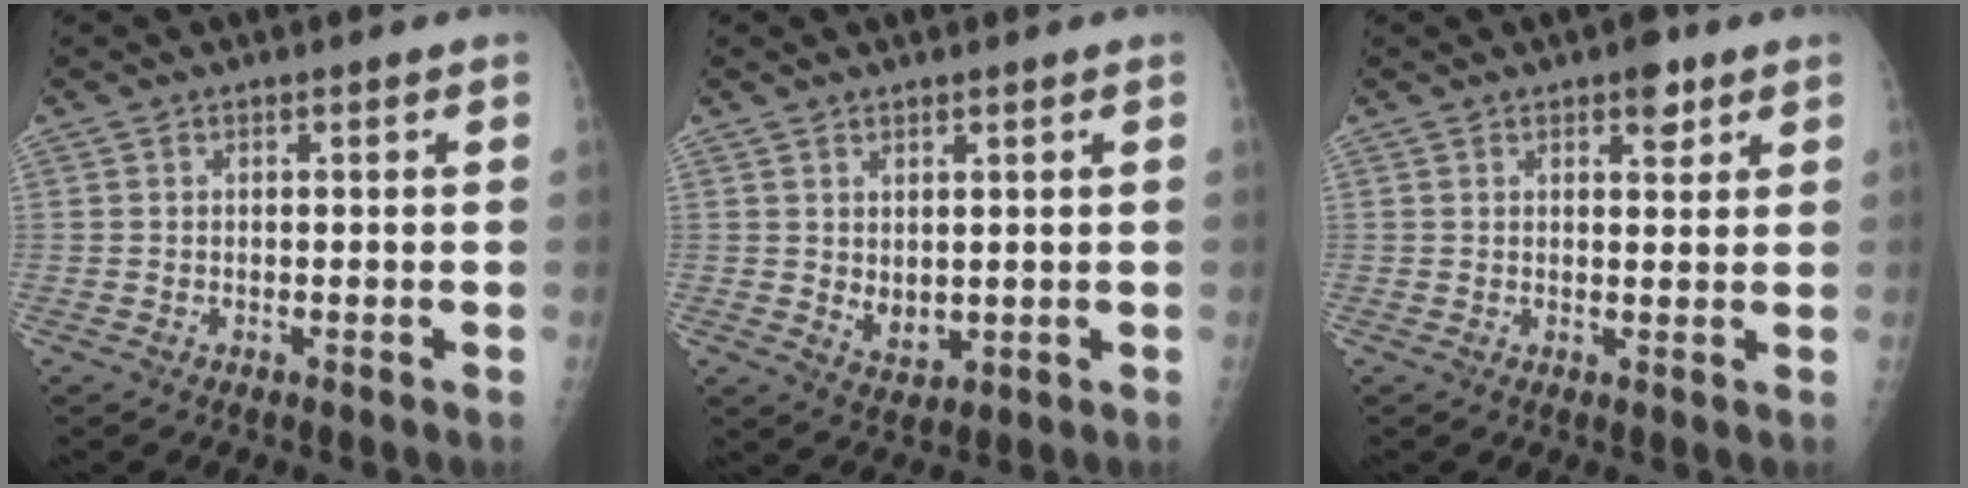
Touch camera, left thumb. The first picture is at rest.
{"total": 3.9, "force": [1.1, 2.4, 2.9], "torque": [-0.037, -0.017, 0.029]}
{"total": 3.8, "force": [2.3, 1.8, 2.4], "torque": [-0.017, -0.010, 0.030]}